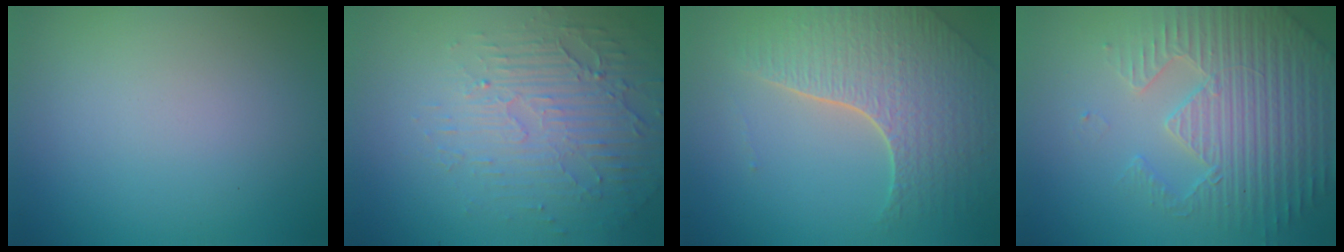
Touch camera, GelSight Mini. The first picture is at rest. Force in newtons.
{"total": 5.7, "press": 3.3, "slide": 4.7}
{"total": 7.2, "press": 5.2, "slide": 5.0}
{"total": 5.3, "press": 5.1, "slide": 1.5}